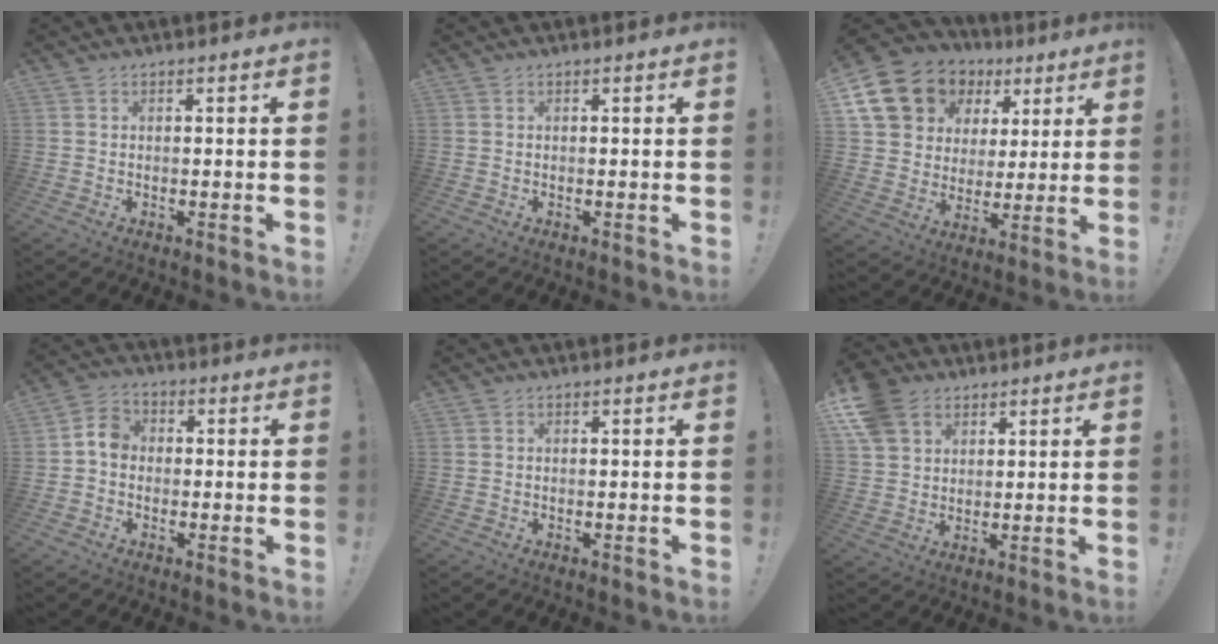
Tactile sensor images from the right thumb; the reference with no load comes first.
{"total": 0.0}
{"total": 16.0, "force": [8.0, 12.4, 6.0], "torque": [-0.100, -0.038, 0.172]}
{"total": 5.4, "force": [-1.0, 4.3, 3.1], "torque": [-0.048, 0.024, -0.014]}
{"total": 0.0}
{"total": 11.0, "force": [5.9, 8.1, 4.4], "torque": [-0.092, -0.023, 0.122]}